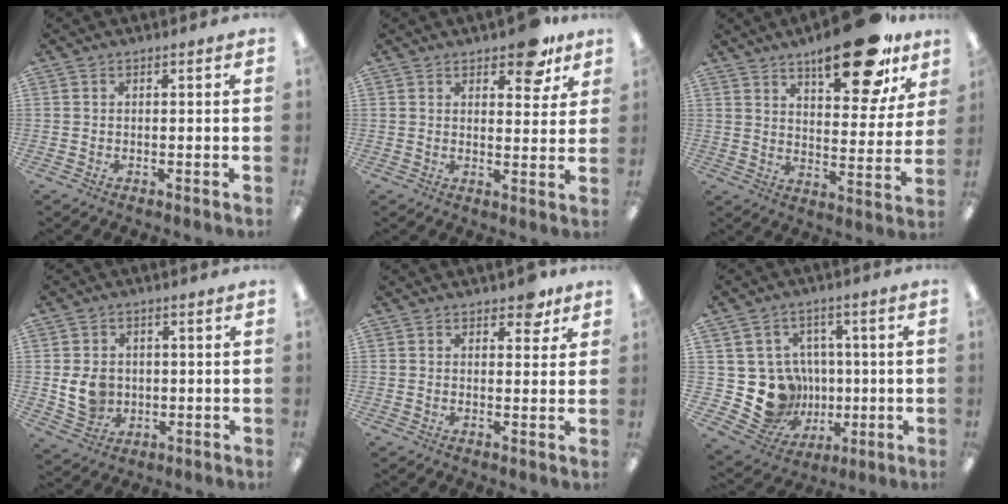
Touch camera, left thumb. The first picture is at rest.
{"total": 8.6, "force": [6.1, 3.7, 4.8], "torque": [-0.051, -0.031, 0.102]}
{"total": 19.6, "force": [13.2, 7.2, 12.4], "torque": [-0.168, -0.077, 0.211]}
{"total": 7.5, "force": [0.0, 6.4, 3.9], "torque": [-0.075, 0.011, 0.006]}
{"total": 4.8, "force": [3.2, 2.4, 2.6], "torque": [-0.026, -0.008, 0.053]}
{"total": 16.8, "force": [-1.2, 15.6, 6.1], "torque": [-0.133, -0.005, 0.020]}